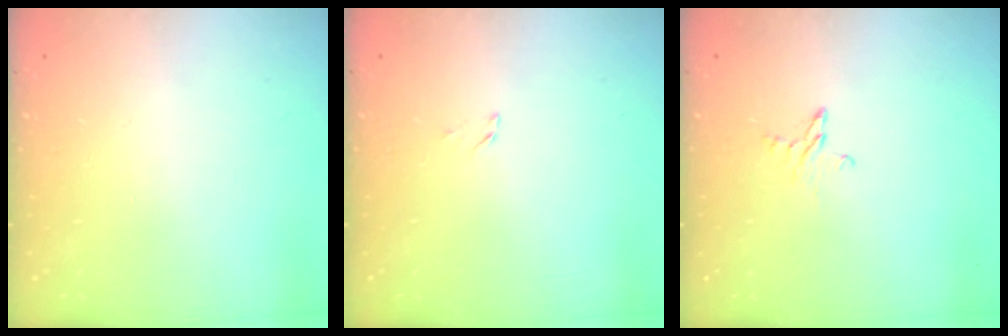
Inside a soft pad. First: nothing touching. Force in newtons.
{"total": 1.6, "press": 1.6, "slide": 0.2}
{"total": 3.4, "press": 3.4, "slide": 0.4}